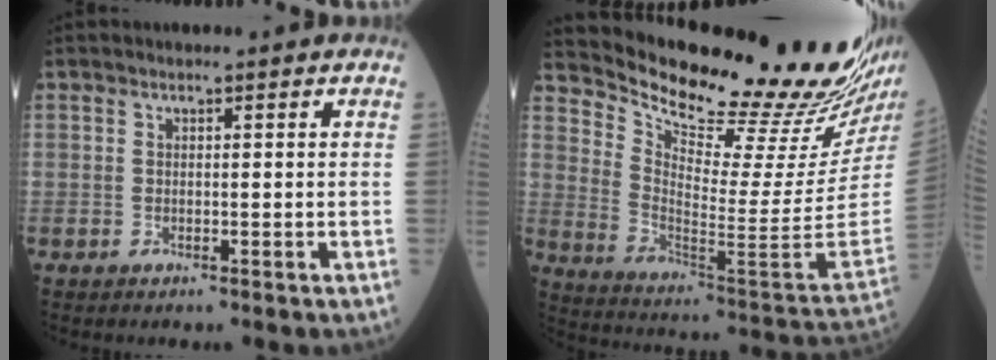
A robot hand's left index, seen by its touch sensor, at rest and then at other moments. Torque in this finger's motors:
{"motor_torque": [1.09, -1.05, 0.25, -0.01]}